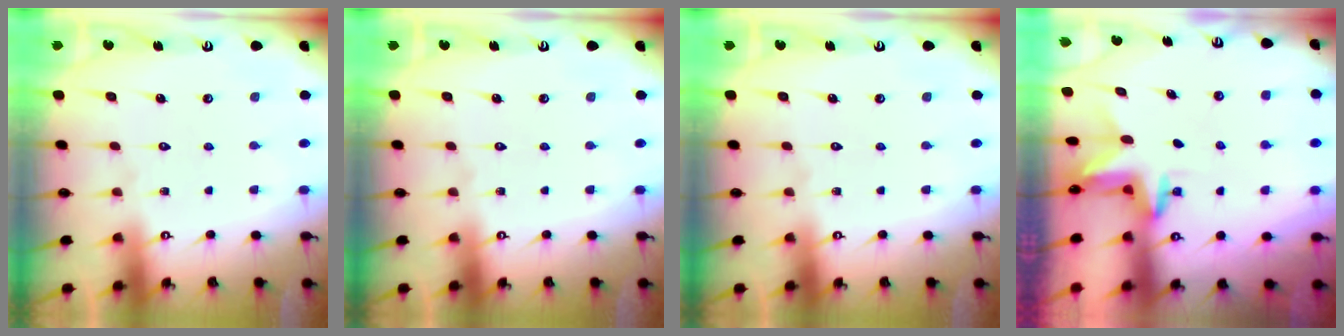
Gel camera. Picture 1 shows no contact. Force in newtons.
{"total": 0.0}
{"total": 0.0}
{"total": 3.2, "press": 3.2, "slide": 0.3}